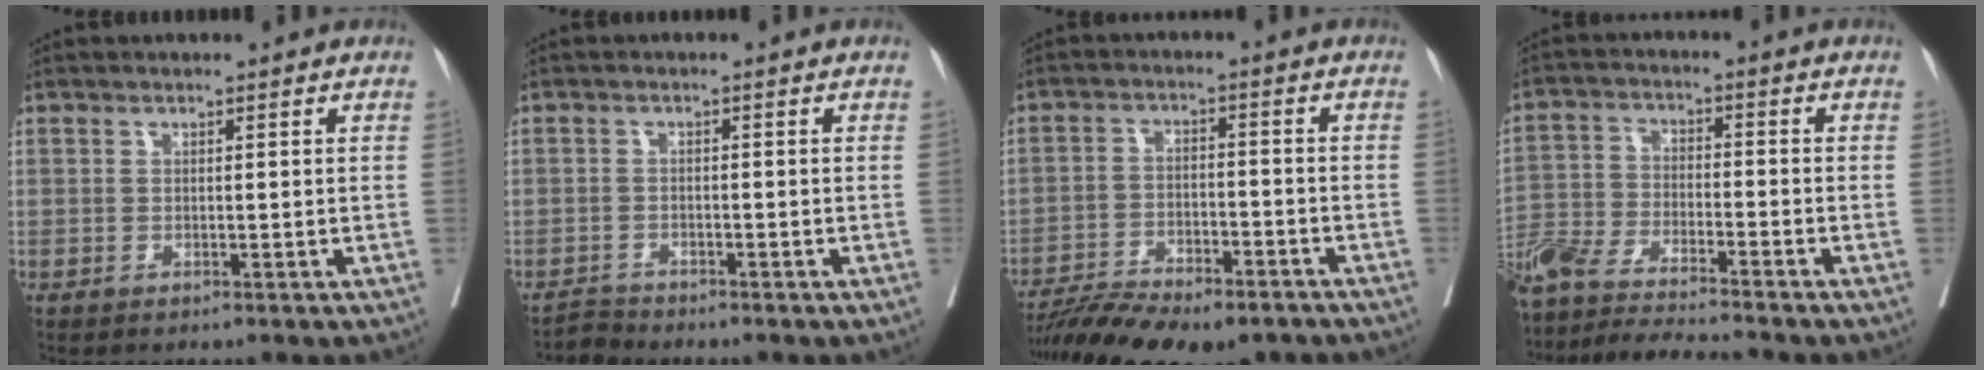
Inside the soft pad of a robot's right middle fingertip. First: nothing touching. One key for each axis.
{"total": 1.7, "fx": -1.6, "fy": -0.2, "fz": -0.7, "tx": 0.017, "ty": -0.010, "tz": -0.030}
{"total": 16.5, "fx": -13.7, "fy": 4.7, "fz": 7.8, "tx": -0.136, "ty": -0.003, "tz": -0.208}
{"total": 13.4, "fx": -12.3, "fy": -0.5, "fz": 5.3, "tx": -0.099, "ty": -0.012, "tz": -0.219}